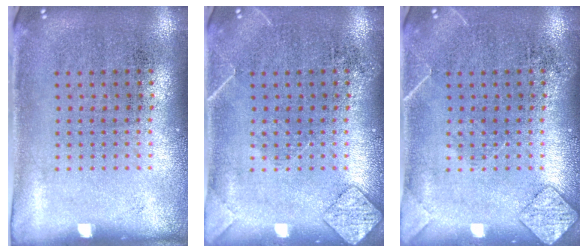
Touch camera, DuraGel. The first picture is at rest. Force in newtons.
{"total": 1.8, "press": 1.8, "slide": 0.1}
{"total": 1.8, "press": 1.8, "slide": 0.1}